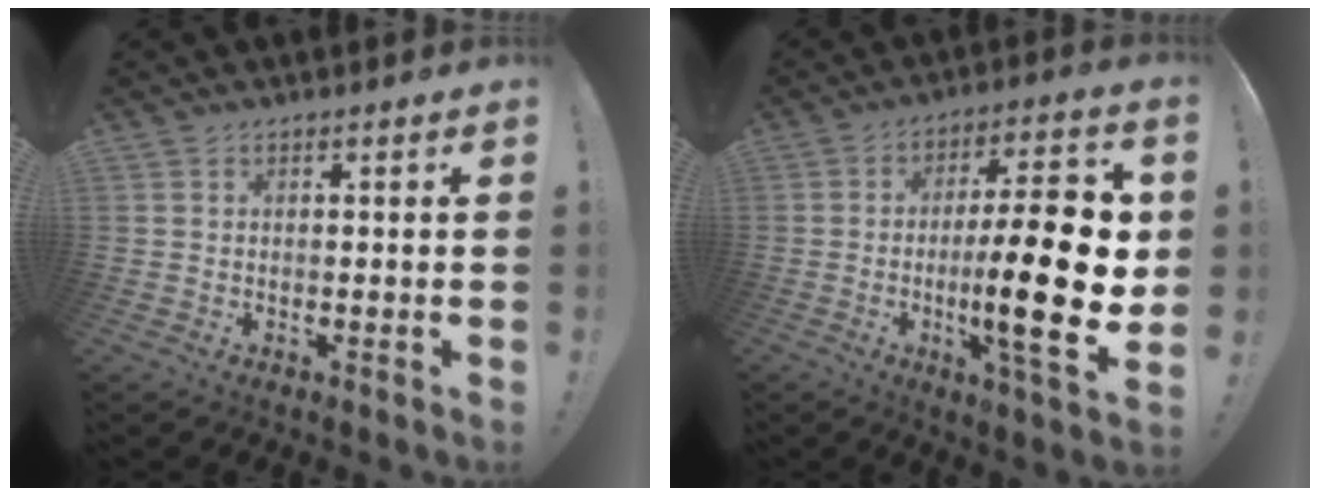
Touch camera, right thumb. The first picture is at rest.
{"total": 22.4, "force": [-2.1, 4.9, 21.8], "torque": [-0.343, -0.002, -0.033]}